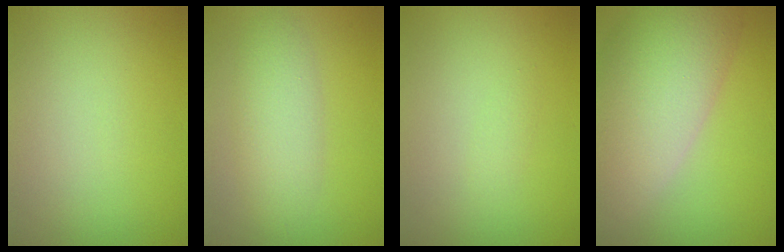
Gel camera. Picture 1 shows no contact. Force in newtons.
{"total": 3.8, "press": 3.8, "slide": 0.1}
{"total": 0.7, "press": 0.7, "slide": 0.0}
{"total": 10.8, "press": 10.8, "slide": 0.9}